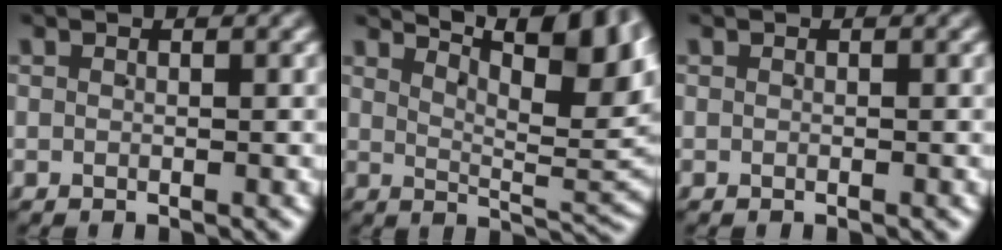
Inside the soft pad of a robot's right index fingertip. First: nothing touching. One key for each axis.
{"total": 12.3, "fx": 6.7, "fy": 3.9, "fz": 9.6, "tx": -0.097, "ty": 0.028, "tz": 0.092}
{"total": 0.0}